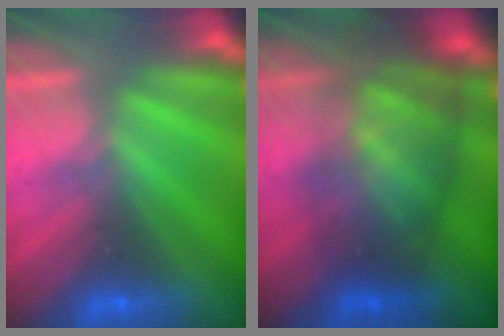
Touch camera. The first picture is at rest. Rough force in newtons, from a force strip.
{"total": 7.4}